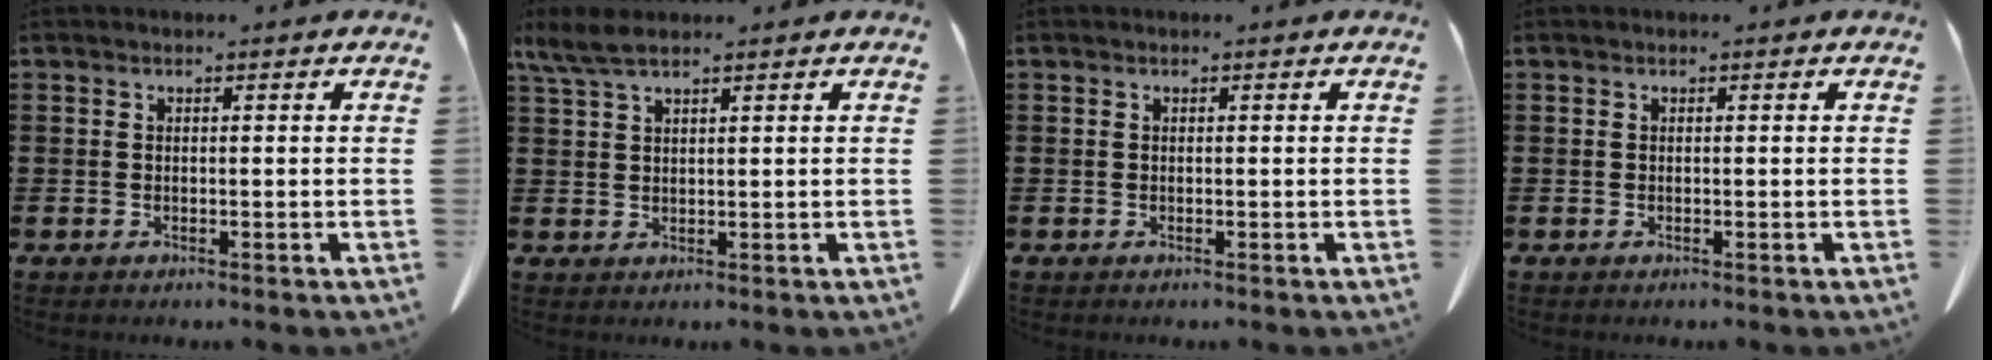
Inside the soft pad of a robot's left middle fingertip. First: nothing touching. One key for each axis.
{"total": 4.2, "fx": 2.9, "fy": 1.0, "fz": 2.8, "tx": -0.069, "ty": -0.002, "tz": 0.052}
{"total": 0.0}
{"total": 0.0}